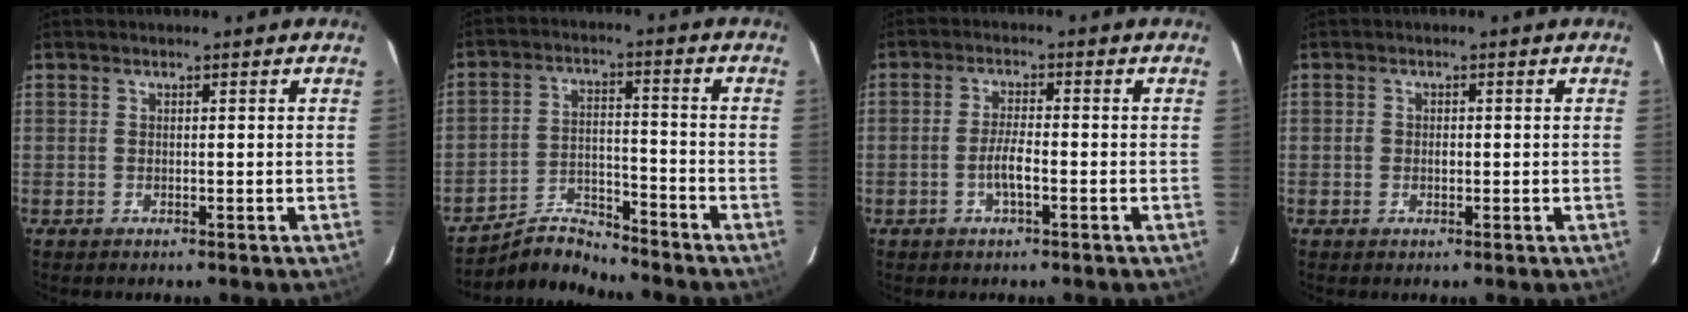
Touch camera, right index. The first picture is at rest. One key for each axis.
{"total": 7.2, "fx": -7.2, "fy": 0.6, "fz": -0.1, "tx": -0.010, "ty": 0.027, "tz": -0.134}
{"total": 3.6, "fx": -1.5, "fy": 0.7, "fz": 3.2, "tx": -0.067, "ty": 0.000, "tz": -0.027}
{"total": 1.2, "fx": -0.3, "fy": 1.1, "fz": 0.6, "tx": -0.010, "ty": 0.003, "tz": -0.006}